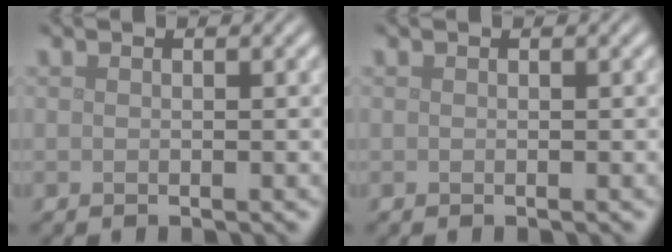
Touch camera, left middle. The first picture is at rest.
{"total": 0.0}